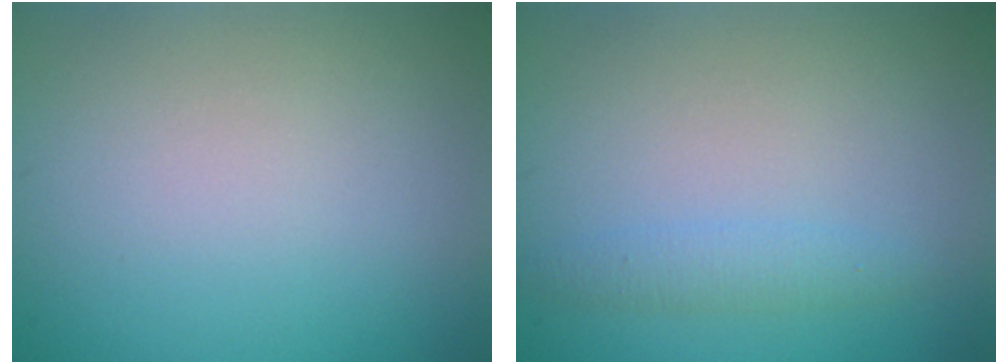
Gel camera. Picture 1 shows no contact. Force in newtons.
{"total": 1.6, "press": 1.6, "slide": 0.1}